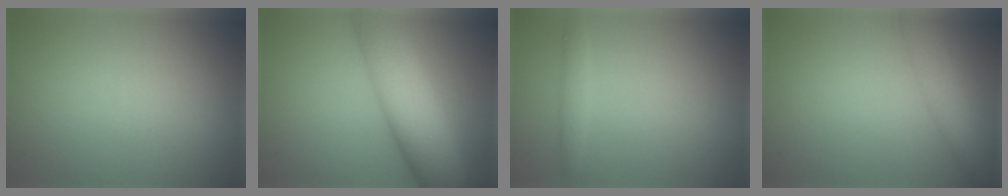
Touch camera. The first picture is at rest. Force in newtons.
{"total": 11.3, "press": 11.2, "slide": 0.5}
{"total": 1.2, "press": 1.2, "slide": 0.0}
{"total": 4.0, "press": 4.0, "slide": 0.2}